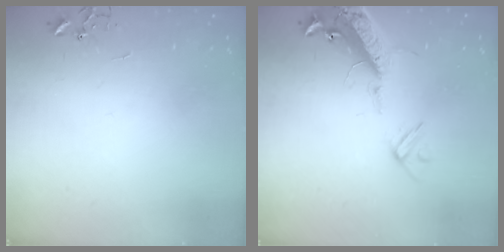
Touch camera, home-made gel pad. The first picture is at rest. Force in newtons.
{"total": 16.4, "press": 16.1, "slide": 3.1}